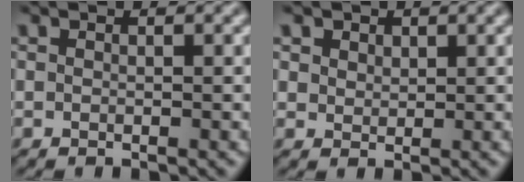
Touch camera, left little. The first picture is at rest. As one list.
[{"total": 2.9, "force": [1.7, 2.0, 1.2], "torque": [-0.046, 0.001, 0.037]}]